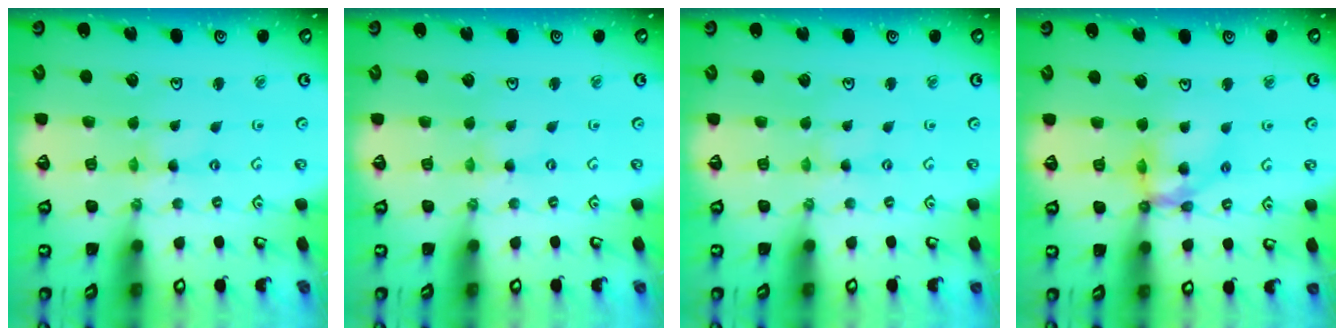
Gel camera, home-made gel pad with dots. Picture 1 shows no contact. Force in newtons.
{"total": 0.0}
{"total": 0.0}
{"total": 11.5, "press": 11.5, "slide": 1.1}